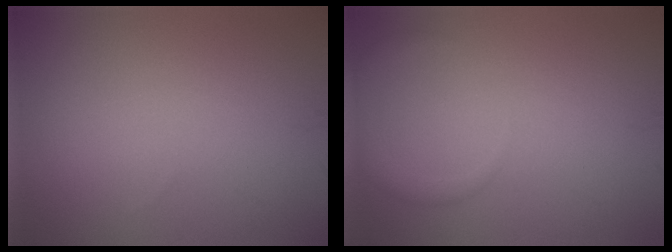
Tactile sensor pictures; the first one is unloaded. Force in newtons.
{"total": 2.1, "press": 2.1, "slide": 0.2}